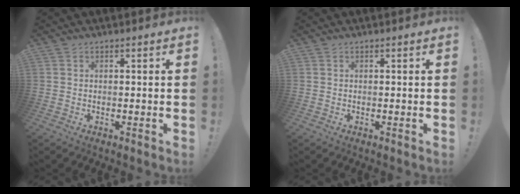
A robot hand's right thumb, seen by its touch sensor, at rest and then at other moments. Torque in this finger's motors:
{"motor_torque": [-0.11, -0.02, 0.03, -0.01, 0.07]}